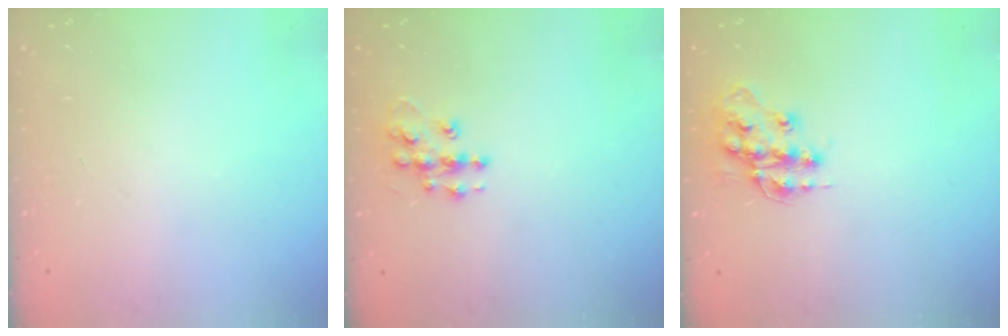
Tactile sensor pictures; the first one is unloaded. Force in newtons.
{"total": 9.4, "press": 9.4, "slide": 0.5}
{"total": 13.5, "press": 13.5, "slide": 0.8}